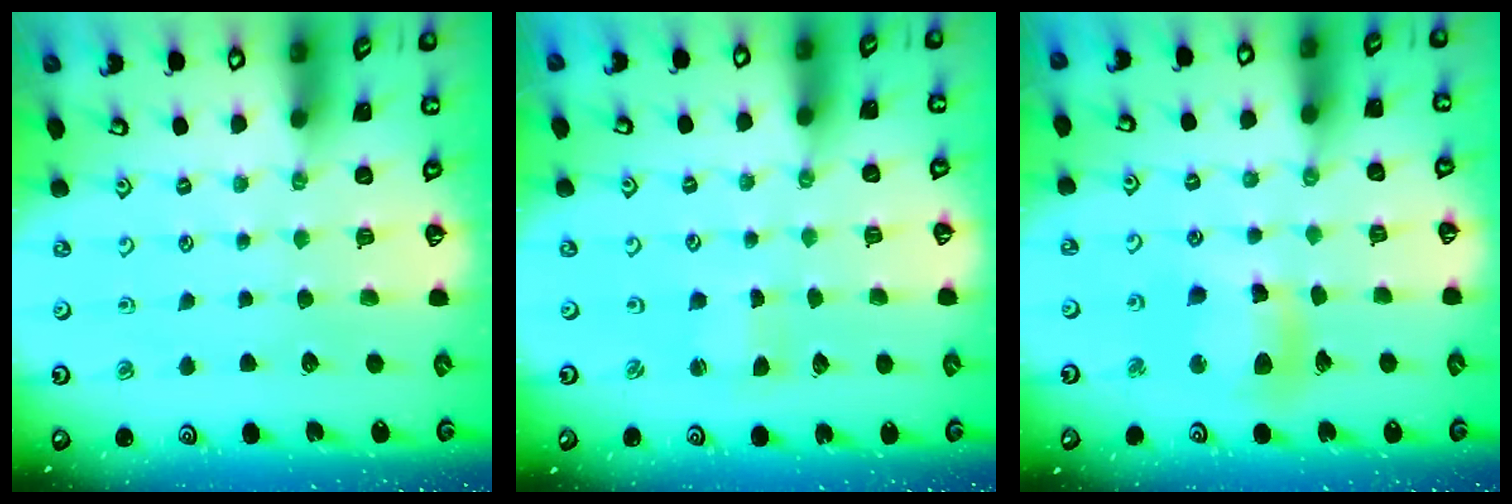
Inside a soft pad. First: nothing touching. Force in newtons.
{"total": 1.6, "press": 1.6, "slide": 0.3}
{"total": 11.6, "press": 11.4, "slide": 2.0}